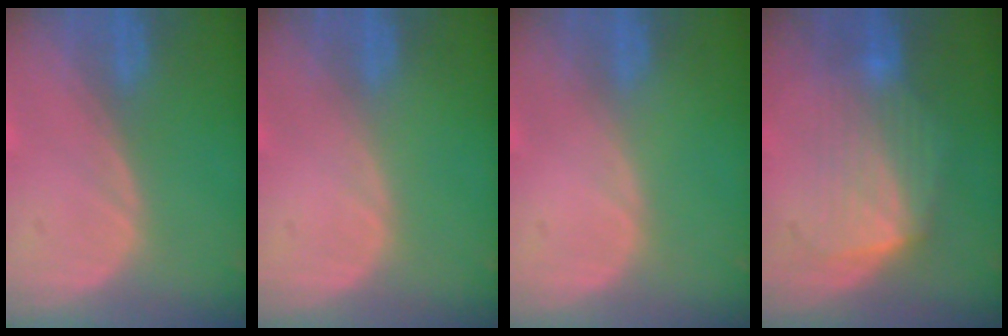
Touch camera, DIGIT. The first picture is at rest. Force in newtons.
{"total": 0.0}
{"total": 0.0}
{"total": 6.7, "press": 6.7, "slide": 0.7}